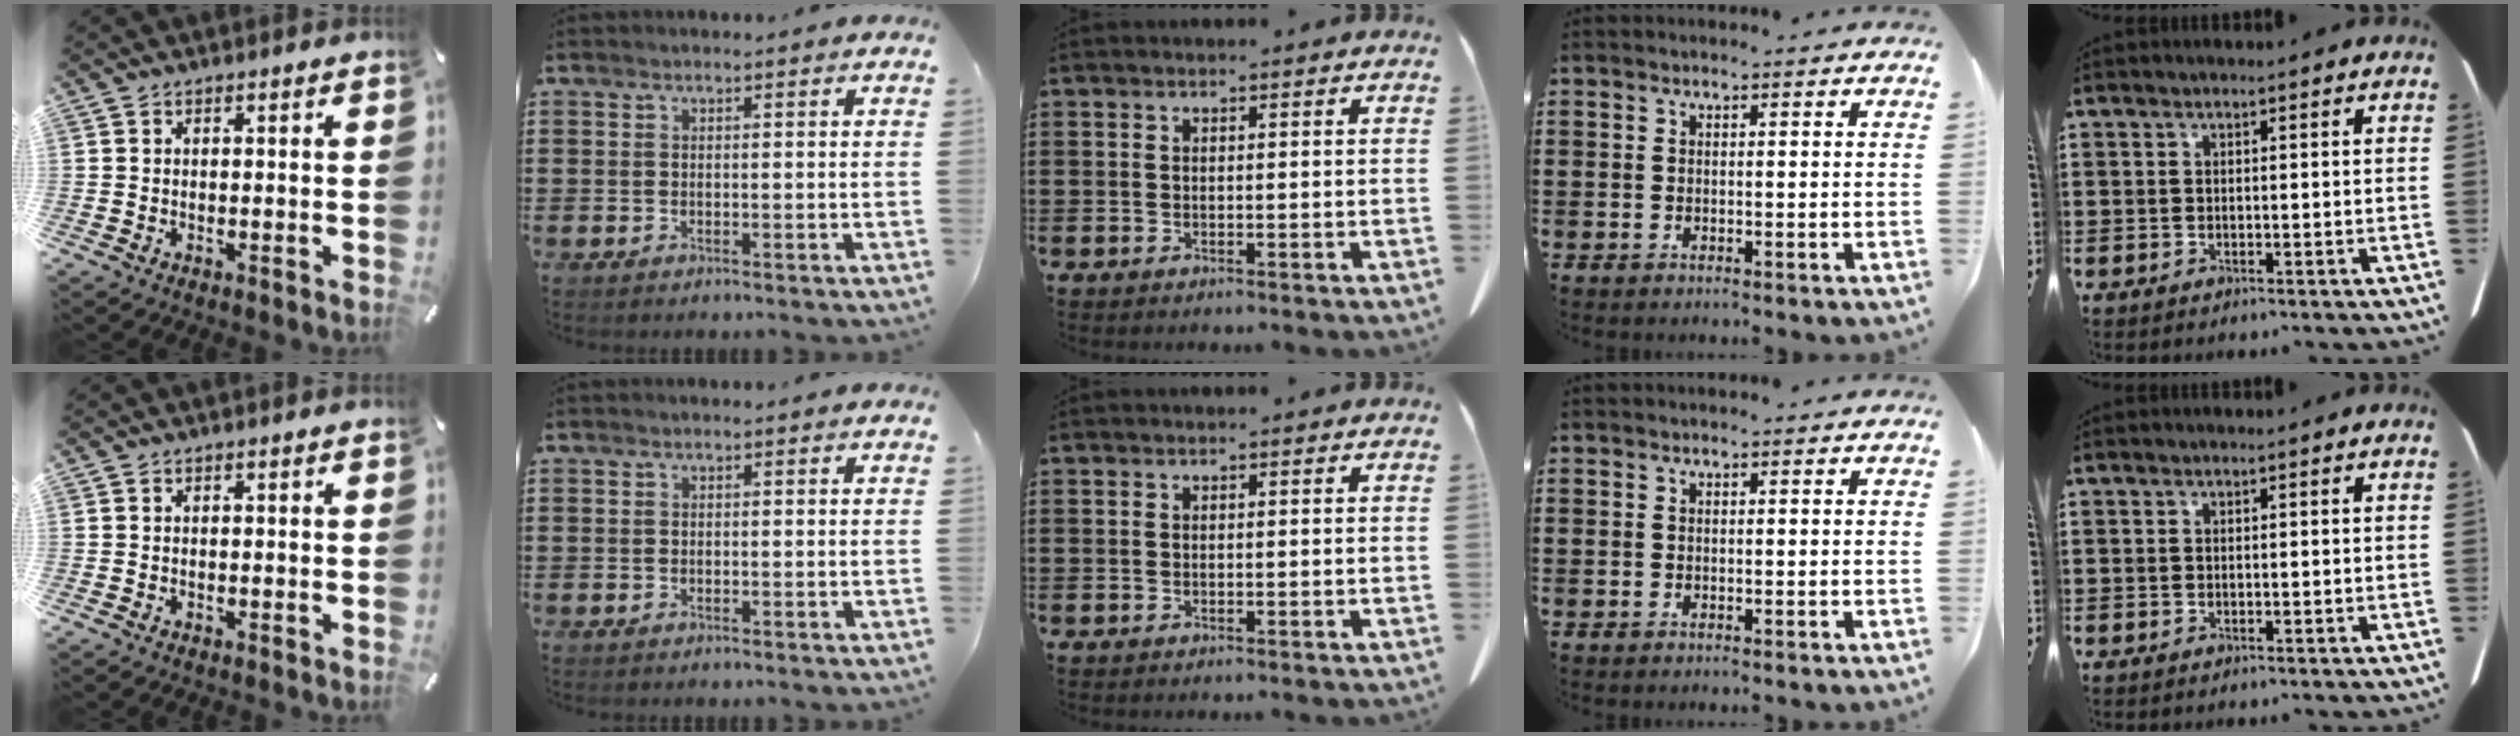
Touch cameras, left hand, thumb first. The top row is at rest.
{}